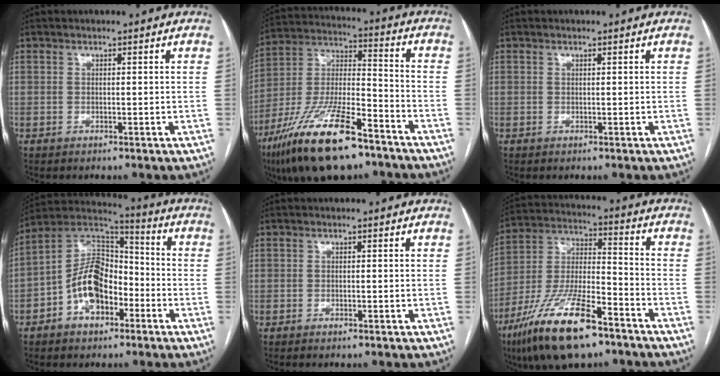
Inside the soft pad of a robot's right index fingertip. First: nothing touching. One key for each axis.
{"total": 20.3, "fx": -13.2, "fy": 4.9, "fz": 14.6, "tx": -0.303, "ty": -0.022, "tz": -0.241}
{"total": 0.0}
{"total": 12.1, "fx": -4.4, "fy": 7.1, "fz": 8.7, "tx": -0.175, "ty": 0.035, "tz": -0.079}
{"total": 0.8, "fx": -0.6, "fy": 0.1, "fz": 0.5, "tx": -0.012, "ty": -0.001, "tz": -0.008}
{"total": 18.7, "fx": -11.9, "fy": 4.6, "fz": 13.7, "tx": -0.290, "ty": -0.022, "tz": -0.218}